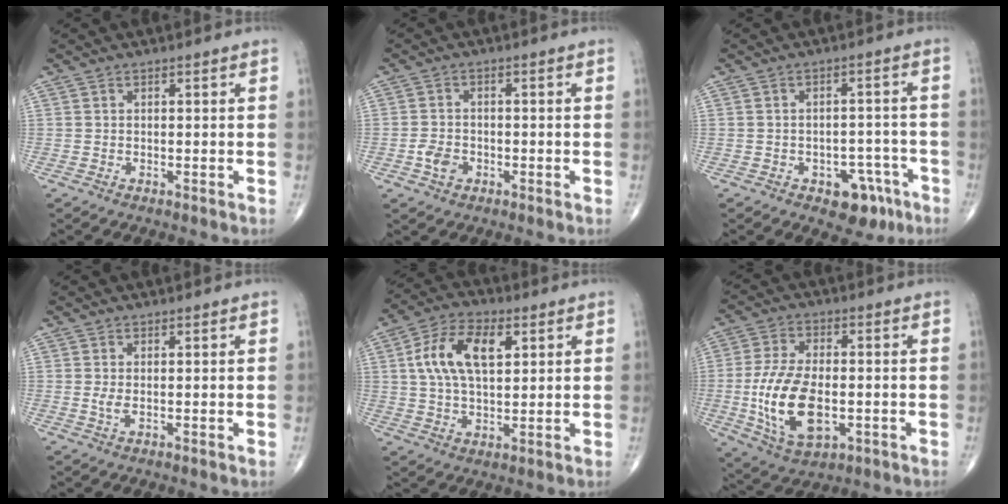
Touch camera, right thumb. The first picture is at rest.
{"total": 3.5, "force": [-1.4, 2.6, 1.9], "torque": [-0.030, 0.009, -0.025]}
{"total": 7.7, "force": [-4.2, 4.8, 4.3], "torque": [-0.024, 0.034, -0.049]}
{"total": 1.5, "force": [0.1, 0.5, 1.4], "torque": [-0.034, -0.005, 0.006]}
{"total": 12.5, "force": [3.4, 6.7, 10.0], "torque": [-0.181, 0.007, 0.061]}
{"total": 15.3, "force": [-2.6, 8.1, 12.8], "torque": [-0.251, -0.002, -0.036]}